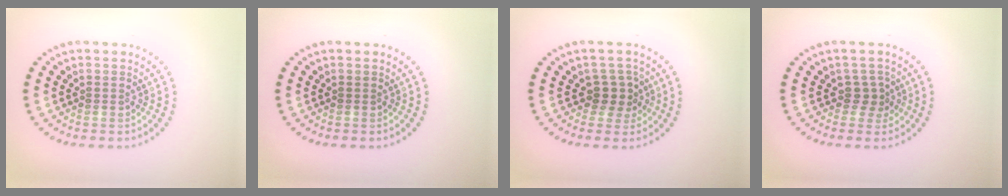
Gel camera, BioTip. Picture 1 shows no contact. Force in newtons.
{"total": 0.0}
{"total": 2.2, "press": 1.9, "slide": 1.2}
{"total": 1.6, "press": 1.3, "slide": 1.0}